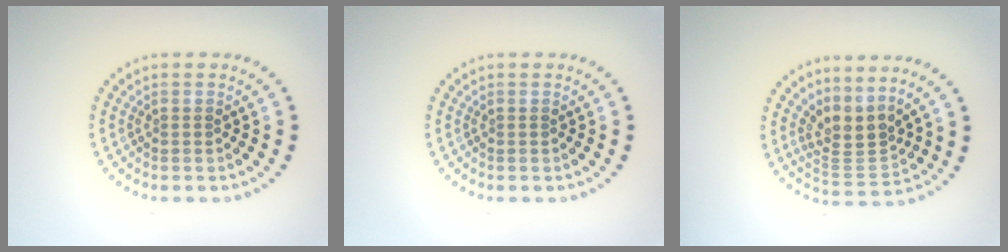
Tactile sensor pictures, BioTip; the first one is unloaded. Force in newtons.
{"total": 0.0}
{"total": 3.4, "press": 2.5, "slide": 2.3}